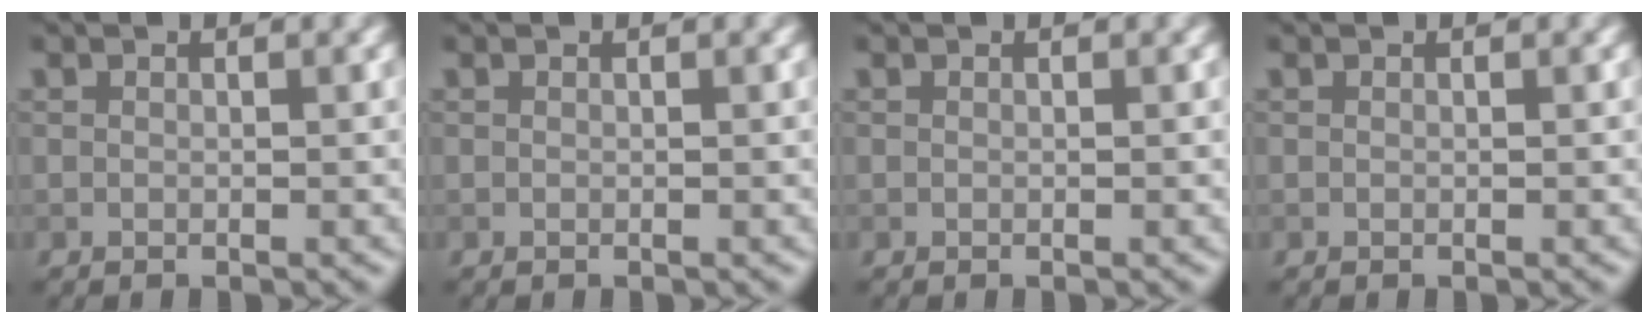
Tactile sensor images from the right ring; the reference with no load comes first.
{"total": 0.0}
{"total": 0.0}
{"total": 0.0}